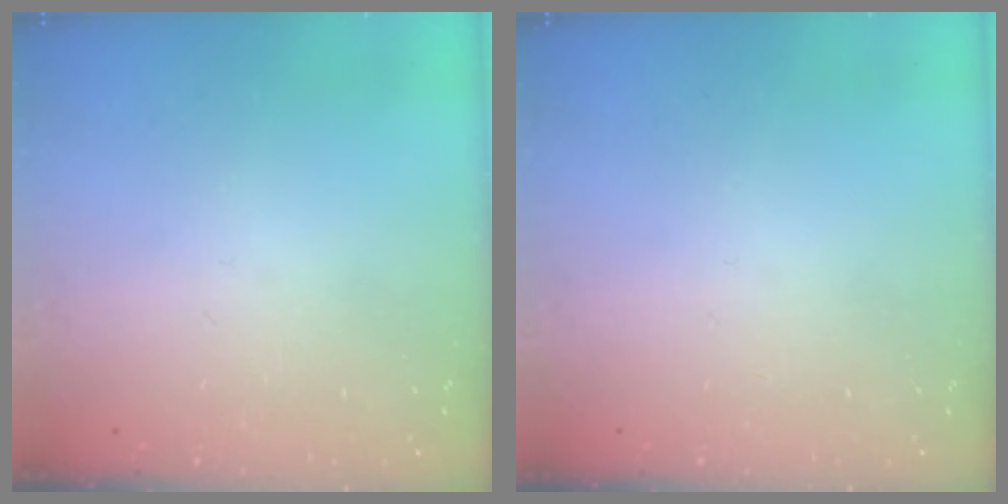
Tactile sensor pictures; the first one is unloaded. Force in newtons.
{"total": 0.0}